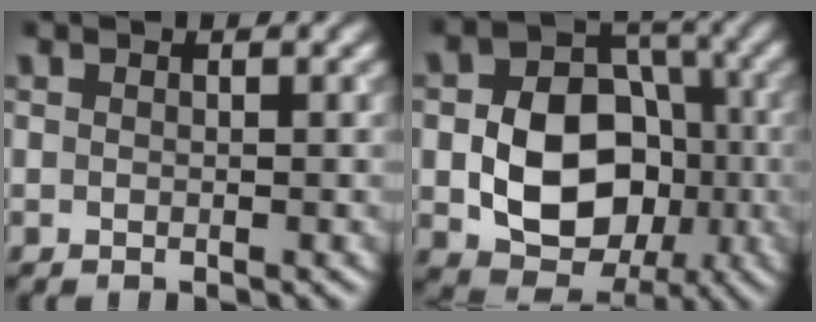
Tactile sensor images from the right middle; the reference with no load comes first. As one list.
[{"total": 9.8, "force": [-1.8, 7.4, 6.2], "torque": [-0.100, 0.000, -0.034]}]